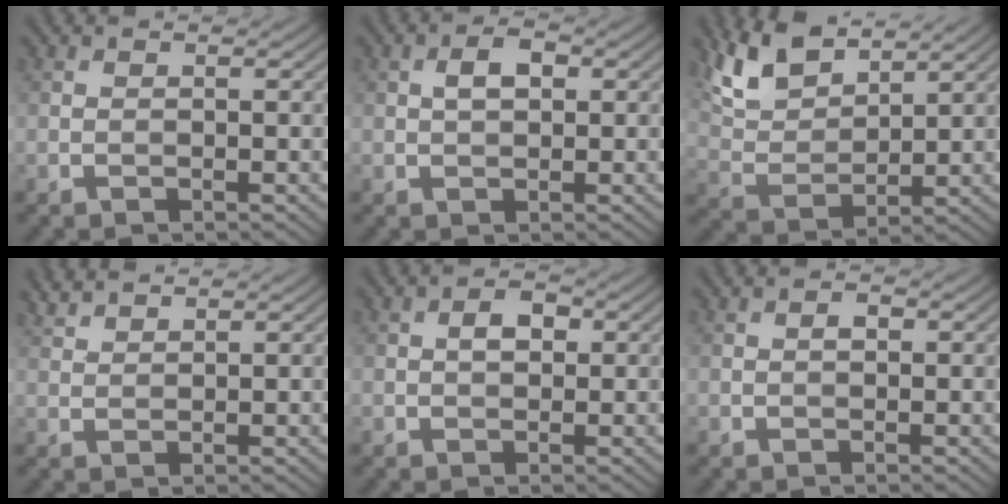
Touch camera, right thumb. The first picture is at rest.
{"total": 2.8, "force": [0.6, 1.6, 2.2], "torque": [-0.040, 0.005, 0.008]}
{"total": 8.9, "force": [6.5, 3.6, 4.9], "torque": [-0.123, 0.009, 0.132]}
{"total": 2.6, "force": [2.4, 0.5, 0.9], "torque": [-0.024, 0.005, 0.051]}
{"total": 2.4, "force": [0.3, 1.6, 1.8], "torque": [-0.031, 0.003, 0.002]}
{"total": 1.0, "force": [0.1, 0.7, 0.7], "torque": [-0.011, 0.002, 0.000]}